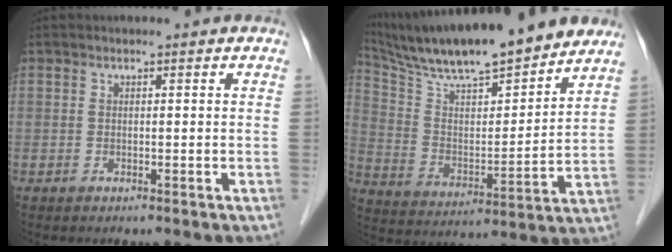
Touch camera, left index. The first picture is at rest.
{"total": 21.0, "force": [18.3, 2.5, 10.1], "torque": [-0.178, 0.010, 0.299]}